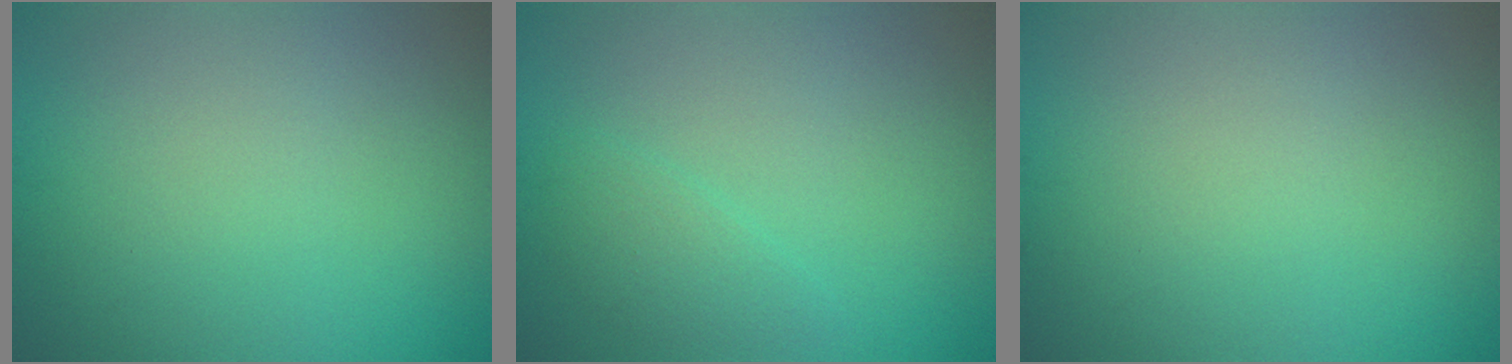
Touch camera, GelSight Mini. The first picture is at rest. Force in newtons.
{"total": 1.5, "press": 1.5, "slide": 0.1}
{"total": 0.0}